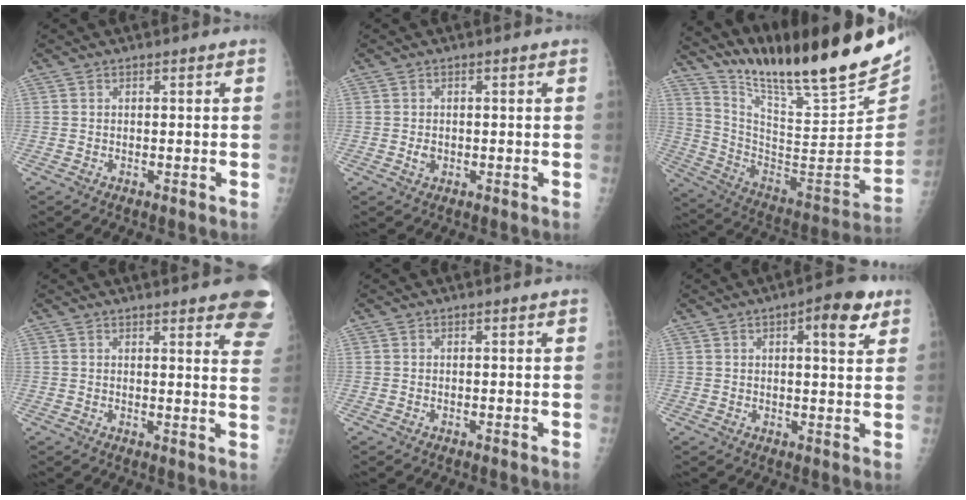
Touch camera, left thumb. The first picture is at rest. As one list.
[{"total": 1.6, "force": [-0.2, 1.3, 0.9], "torque": [-0.013, 0.001, -0.002]}, {"total": 27.7, "force": [22.5, 3.6, 15.7], "torque": [-0.230, -0.128, 0.360]}, {"total": 13.0, "force": [9.1, 3.0, 8.9], "torque": [-0.080, -0.037, 0.086]}, {"total": 0.0}, {"total": 7.9, "force": [3.7, 2.8, 6.4], "torque": [-0.071, -0.007, 0.044]}]